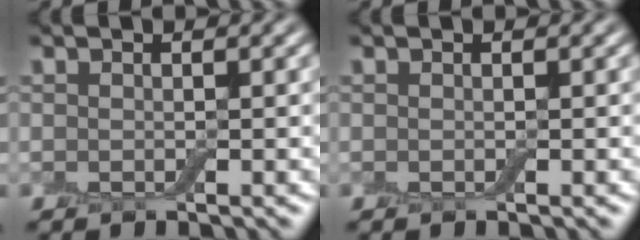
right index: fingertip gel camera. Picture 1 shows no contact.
{"total": 0.0}